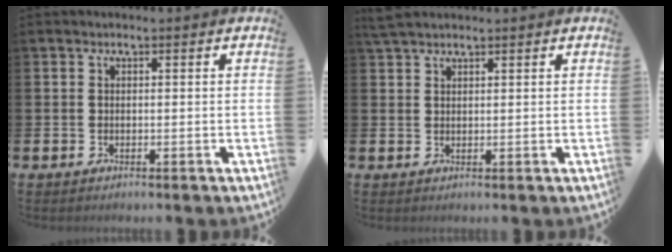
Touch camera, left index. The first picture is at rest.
{"total": 2.5, "force": [2.2, 0.7, 0.8], "torque": [-0.018, 0.001, 0.040]}